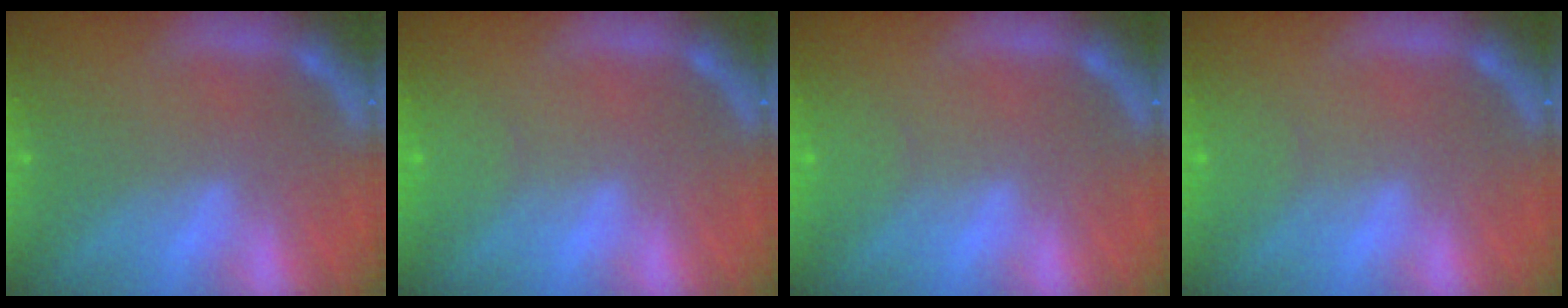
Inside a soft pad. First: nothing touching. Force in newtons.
{"total": 1.4}
{"total": 1.4}
{"total": 1.4}